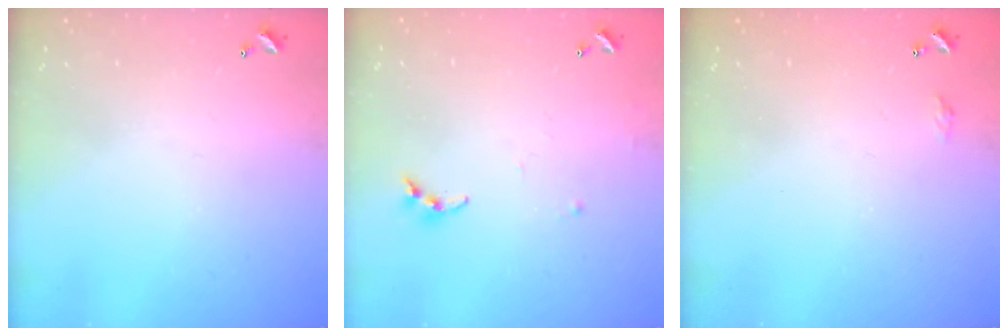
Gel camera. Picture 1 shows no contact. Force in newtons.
{"total": 6.0, "press": 6.0, "slide": 0.4}
{"total": 2.8, "press": 2.8, "slide": 0.4}